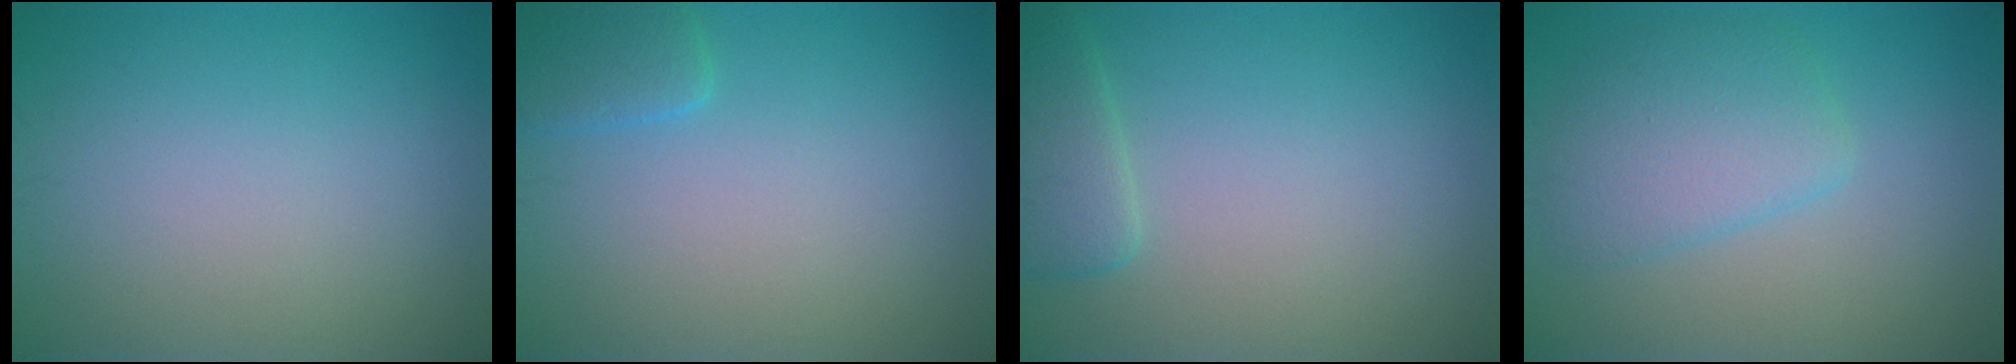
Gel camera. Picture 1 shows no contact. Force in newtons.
{"total": 1.9, "press": 1.9, "slide": 0.3}
{"total": 2.6, "press": 2.6, "slide": 0.2}
{"total": 3.9, "press": 3.9, "slide": 0.4}